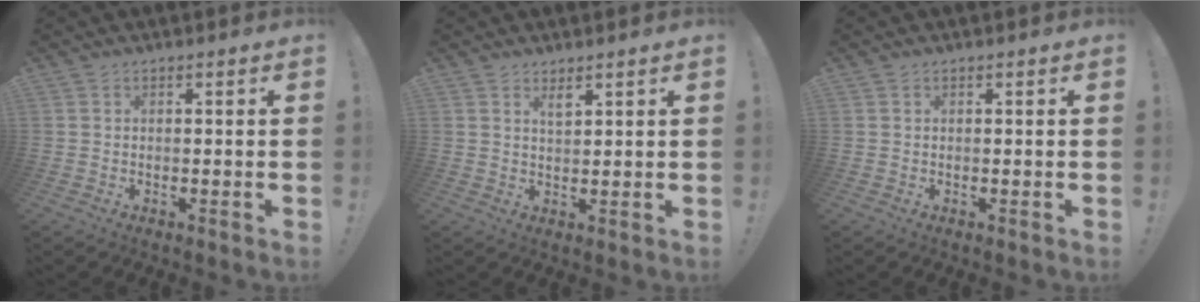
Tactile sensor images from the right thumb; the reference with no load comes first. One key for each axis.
{"total": 2.8, "fx": 2.2, "fy": 0.9, "fz": 1.4, "tx": -0.009, "ty": -0.016, "tz": 0.034}
{"total": 0.0}